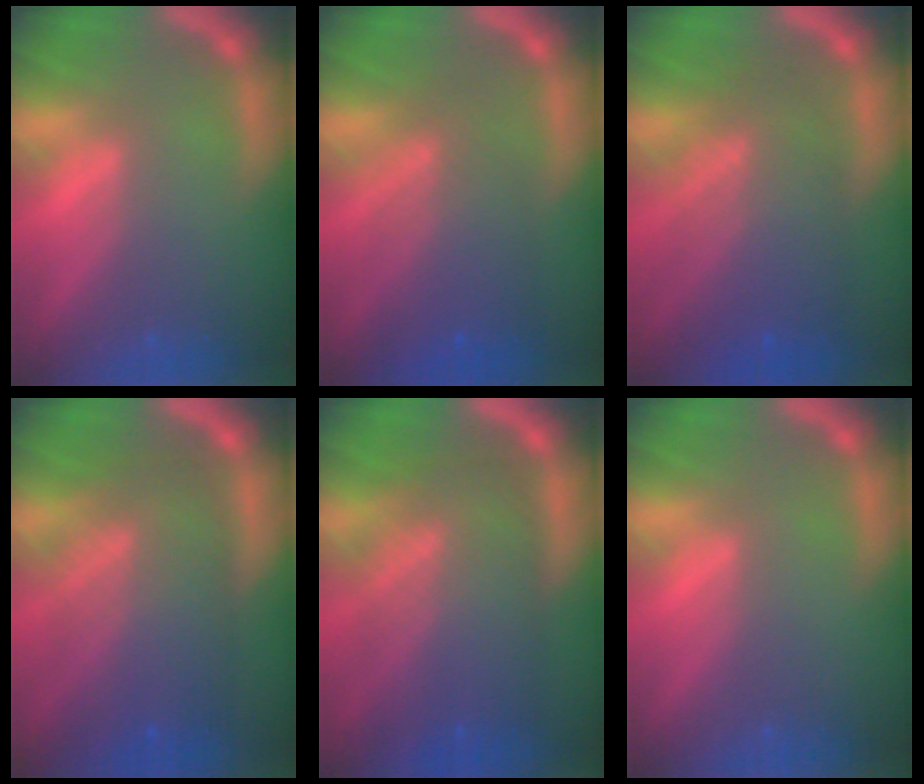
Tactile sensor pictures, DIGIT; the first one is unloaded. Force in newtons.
{"total": 6.0}
{"total": 8.1}
{"total": 9.5}
{"total": 10.1}
{"total": 0.0}